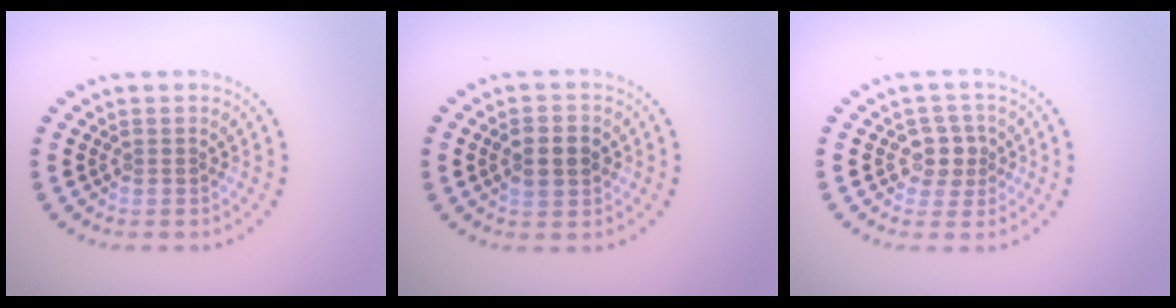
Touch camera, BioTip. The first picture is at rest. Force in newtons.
{"total": 3.0, "press": 3.0, "slide": 0.1}
{"total": 2.3, "press": 2.1, "slide": 1.0}